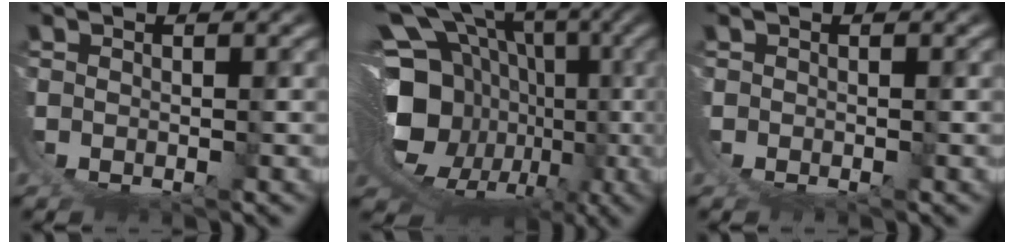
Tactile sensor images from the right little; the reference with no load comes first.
{"total": 21.5, "force": [1.7, 17.1, 12.9], "torque": [-0.251, -0.032, 0.028]}
{"total": 0.0}